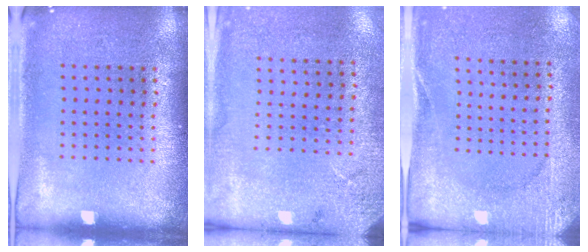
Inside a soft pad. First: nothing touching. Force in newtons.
{"total": 2.6, "press": 2.1, "slide": 1.5}
{"total": 2.7, "press": 2.3, "slide": 1.3}